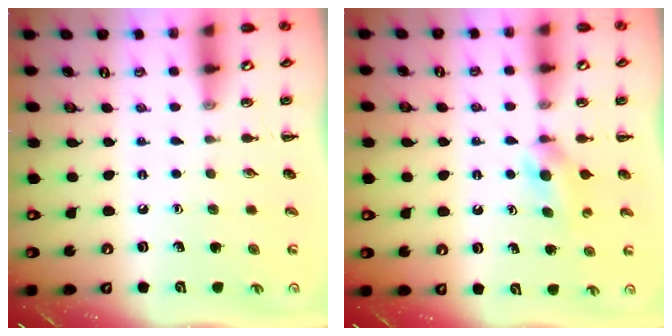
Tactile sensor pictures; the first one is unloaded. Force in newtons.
{"total": 4.9, "press": 4.7, "slide": 1.2}